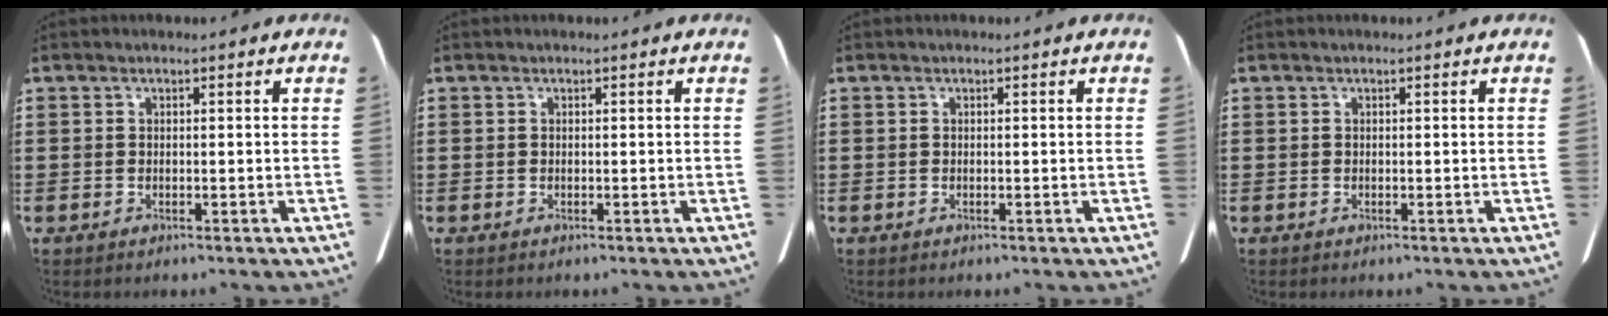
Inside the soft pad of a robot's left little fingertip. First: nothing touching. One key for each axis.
{"total": 0.0}
{"total": 0.0}
{"total": 0.0}